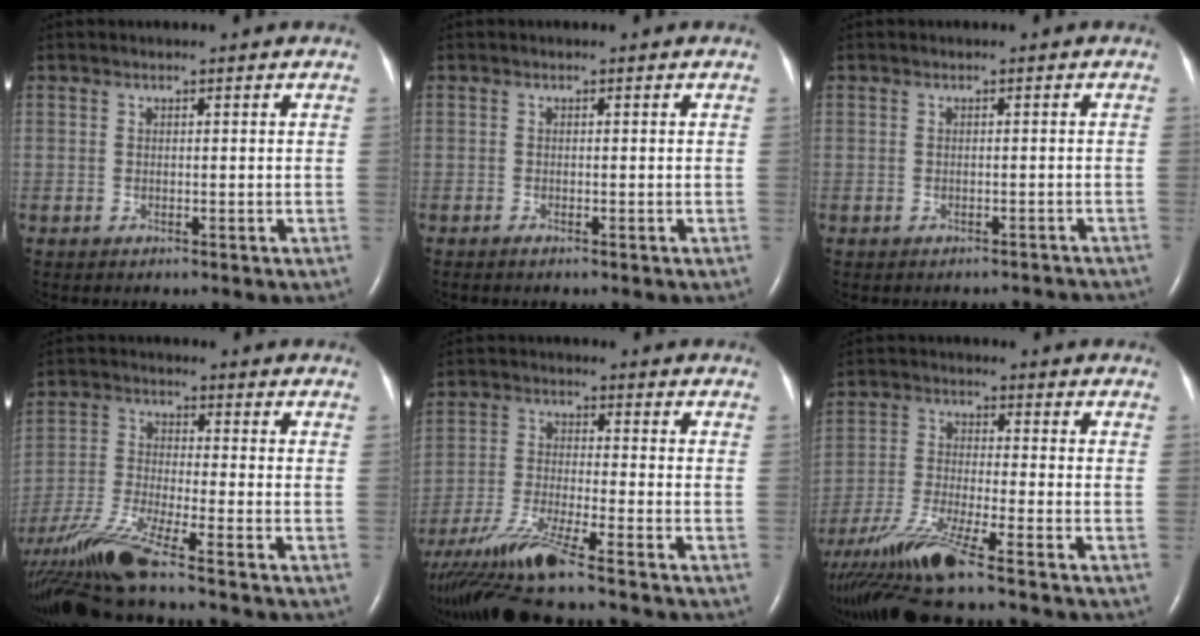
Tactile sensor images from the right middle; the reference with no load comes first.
{"total": 0.5, "force": [-0.4, 0.0, 0.3], "torque": [-0.008, -0.001, -0.009]}
{"total": 3.4, "force": [-3.2, 0.9, 0.3], "torque": [-0.003, -0.003, -0.032]}
{"total": 14.3, "force": [-11.0, -0.5, 9.1], "torque": [-0.201, -0.024, -0.211]}
{"total": 11.8, "force": [-9.5, -1.3, 6.8], "torque": [-0.134, -0.024, -0.173]}
{"total": 12.1, "force": [-9.5, -1.0, 7.5], "torque": [-0.148, -0.024, -0.173]}